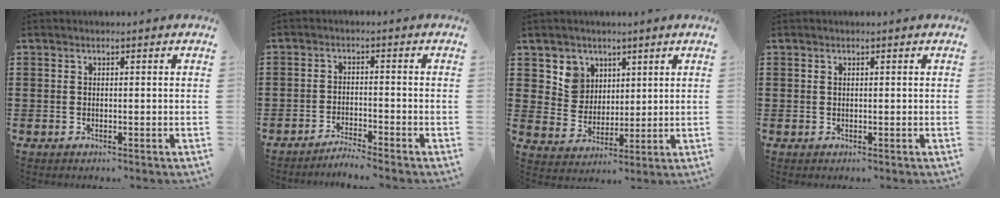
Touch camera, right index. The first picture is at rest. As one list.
[{"total": 2.7, "force": [-2.6, -0.4, 0.3], "torque": [-0.009, -0.001, -0.053]}, {"total": 6.0, "force": [3.2, 5.1, 0.4], "torque": [-0.041, 0.005, 0.062]}, {"total": 0.0}]